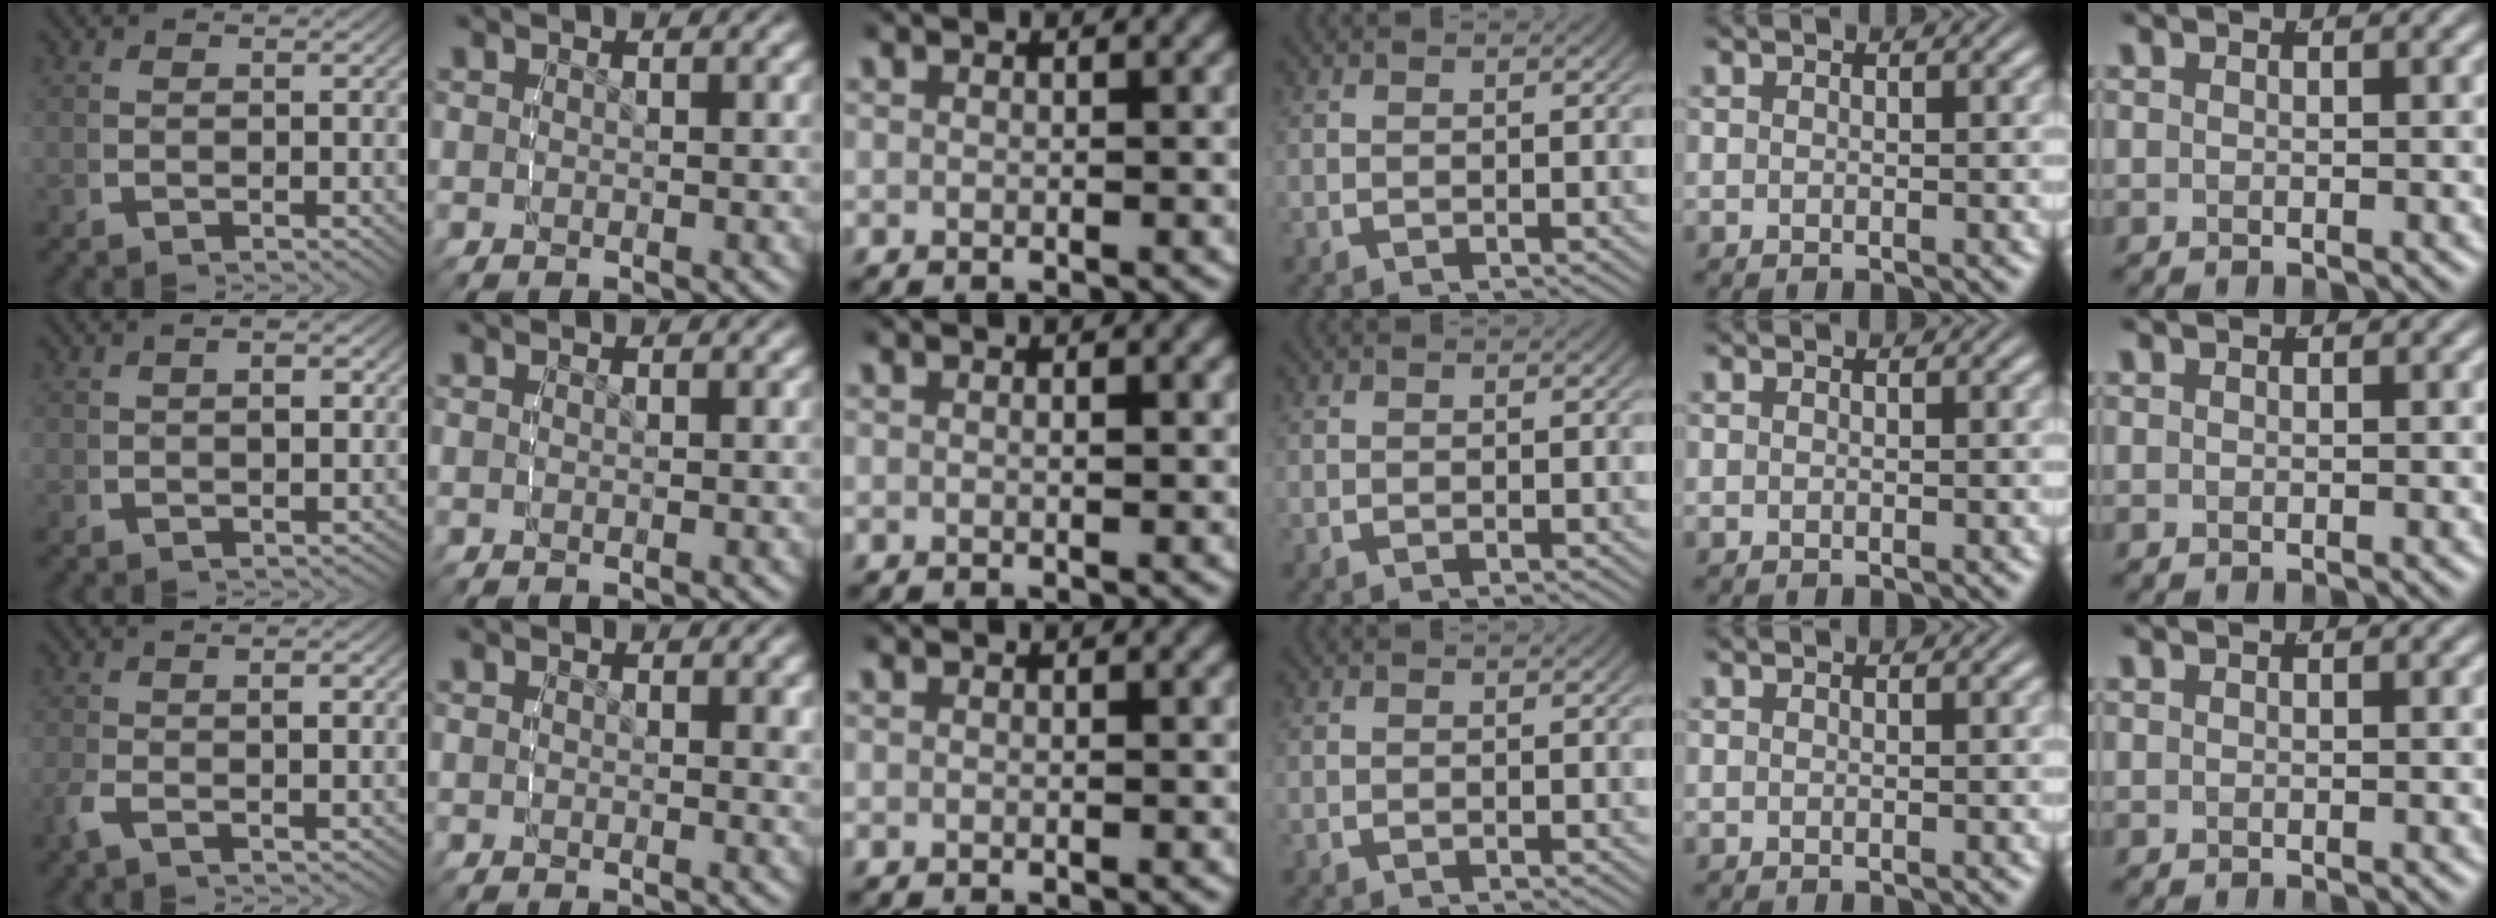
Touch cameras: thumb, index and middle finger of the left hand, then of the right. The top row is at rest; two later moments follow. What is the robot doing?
{"motion": "lift_and_place", "object": "sponge"}